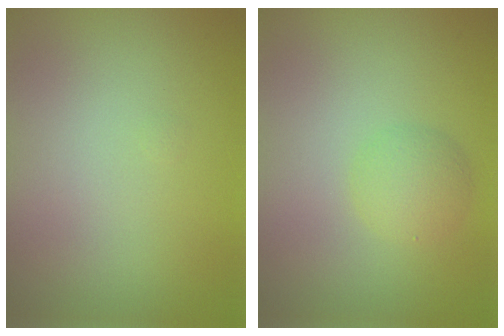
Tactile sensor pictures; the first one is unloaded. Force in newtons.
{"total": 2.1, "press": 2.1, "slide": 0.0}